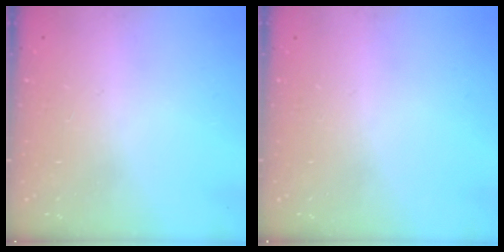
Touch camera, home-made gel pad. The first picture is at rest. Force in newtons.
{"total": 0.0}